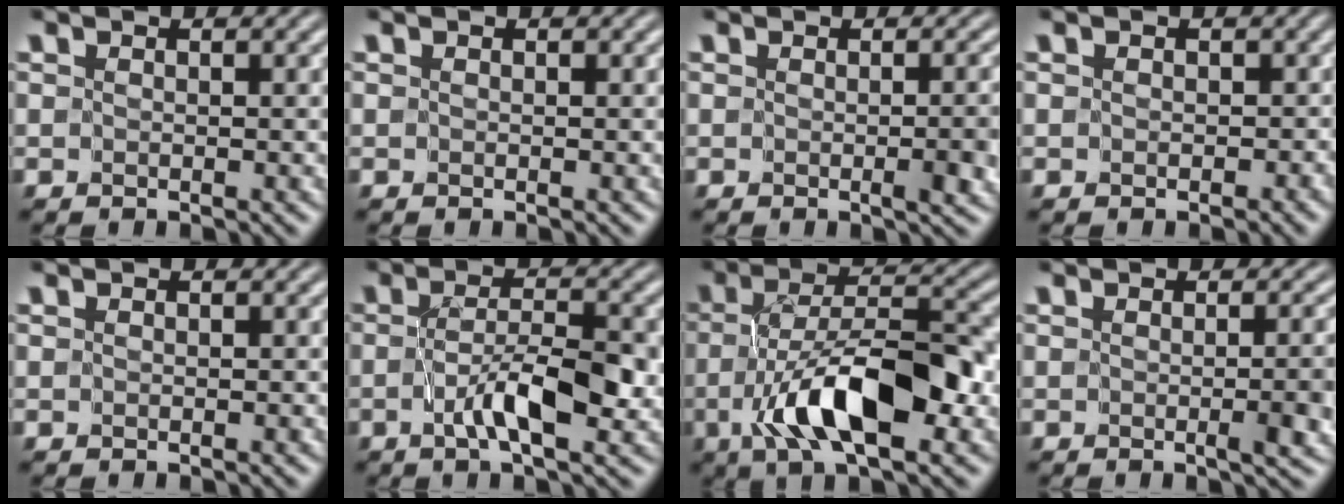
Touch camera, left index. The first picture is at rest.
{"total": 0.0}
{"total": 2.5, "force": [-0.5, 0.4, 2.4], "torque": [-0.033, -0.005, -0.004]}
{"total": 1.5, "force": [-0.1, 1.4, 0.5], "torque": [0.009, -0.001, 0.000]}
{"total": 0.0}
{"total": 4.6, "force": [-1.5, 1.1, 4.2], "torque": [-0.079, -0.001, -0.026]}
{"total": 9.4, "force": [-3.1, 3.6, 8.1], "torque": [-0.147, 0.002, -0.049]}
{"total": 3.4, "force": [-0.5, 0.6, 3.3], "torque": [-0.040, -0.005, -0.005]}